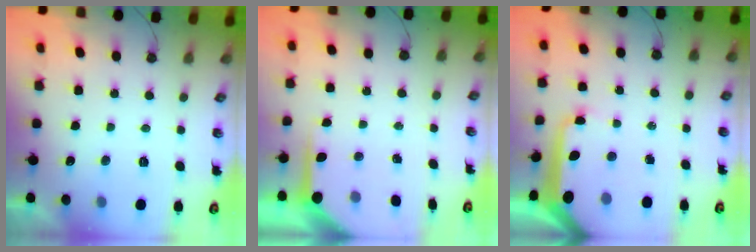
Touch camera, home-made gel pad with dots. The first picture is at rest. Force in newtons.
{"total": 6.5, "press": 6.5, "slide": 0.5}
{"total": 14.8, "press": 14.7, "slide": 1.6}